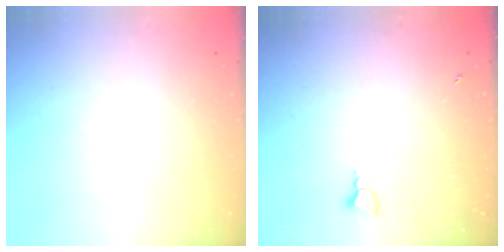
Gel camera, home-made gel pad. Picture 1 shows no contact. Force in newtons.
{"total": 0.9, "press": 0.9, "slide": 0.1}